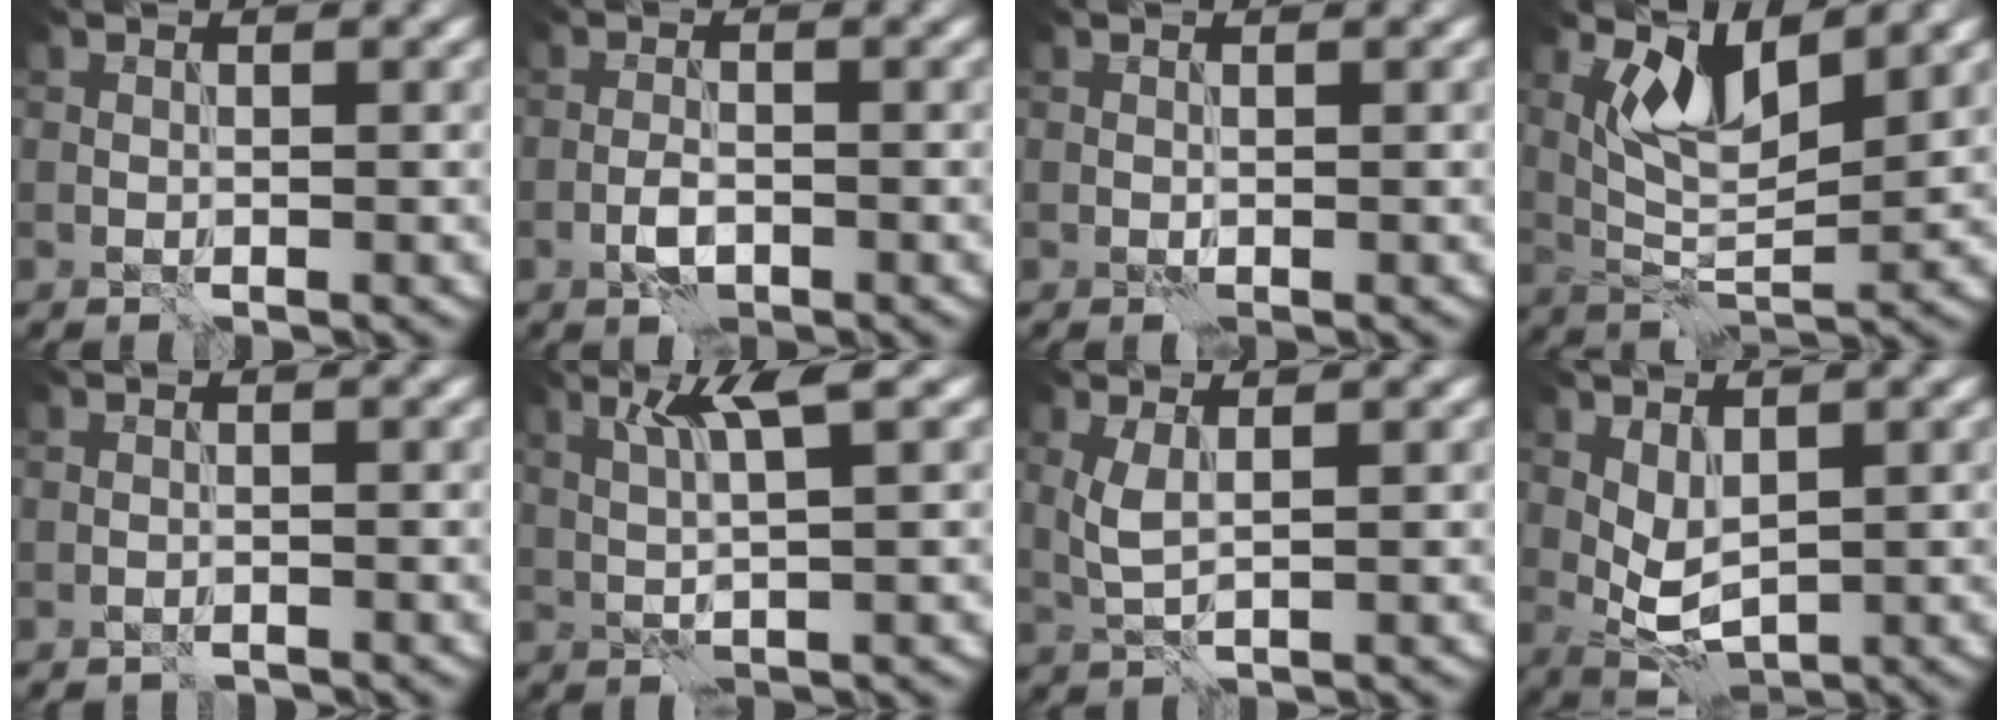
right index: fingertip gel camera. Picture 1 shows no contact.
{"total": 1.9, "force": [-0.9, 0.8, 1.5], "torque": [-0.027, 0.003, -0.021]}
{"total": 0.0}
{"total": 5.2, "force": [2.6, 2.0, 4.0], "torque": [-0.085, -0.007, 0.050]}
{"total": 1.0, "force": [-0.9, 0.3, 0.3], "torque": [-0.006, 0.001, -0.018]}
{"total": 3.6, "force": [1.6, 0.2, 3.2], "torque": [-0.059, 0.003, 0.032]}
{"total": 2.2, "force": [0.6, 0.6, 2.0], "torque": [-0.049, 0.001, 0.015]}
{"total": 2.9, "force": [0.9, 1.4, 2.4], "torque": [-0.053, -0.003, 0.020]}